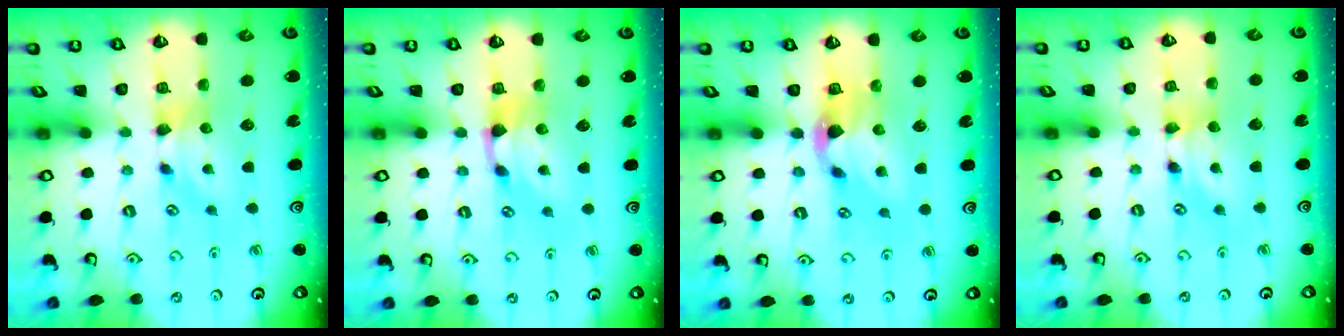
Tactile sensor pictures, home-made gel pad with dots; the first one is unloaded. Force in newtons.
{"total": 1.5, "press": 0.5, "slide": 1.4}
{"total": 2.8, "press": 2.5, "slide": 1.3}
{"total": 1.6, "press": 1.6, "slide": 0.1}